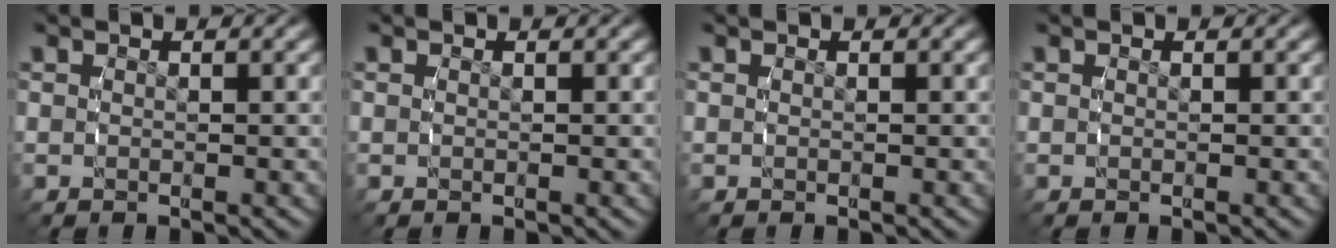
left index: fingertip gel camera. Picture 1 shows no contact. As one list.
[{"total": 0.0}, {"total": 0.0}, {"total": 0.0}]